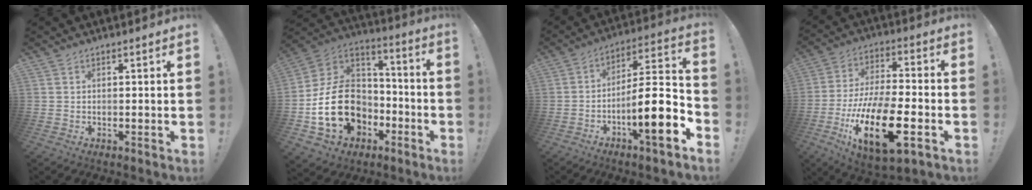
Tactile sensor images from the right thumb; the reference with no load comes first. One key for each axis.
{"total": 21.9, "fx": -5.7, "fy": 16.5, "fz": 13.3, "tx": -0.258, "ty": 0.031, "tz": -0.075}
{"total": 15.4, "fx": -5.8, "fy": 2.5, "fz": 14.0, "tx": -0.220, "ty": 0.015, "tz": -0.100}
{"total": 22.4, "fx": -8.7, "fy": 9.1, "fz": 18.6, "tx": -0.348, "ty": 0.034, "tz": -0.139}